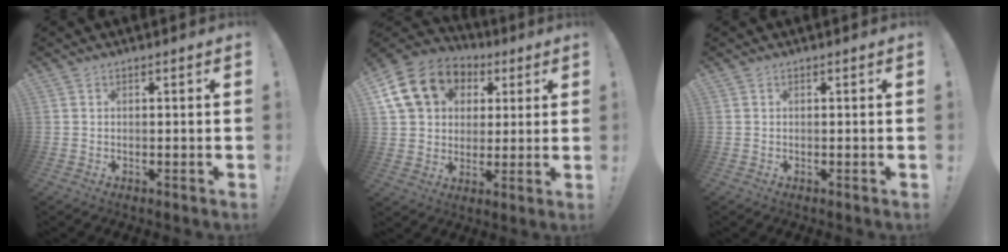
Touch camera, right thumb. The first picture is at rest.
{"total": 17.7, "force": [6.5, 14.0, 8.5], "torque": [-0.127, -0.017, 0.137]}
{"total": 0.0}